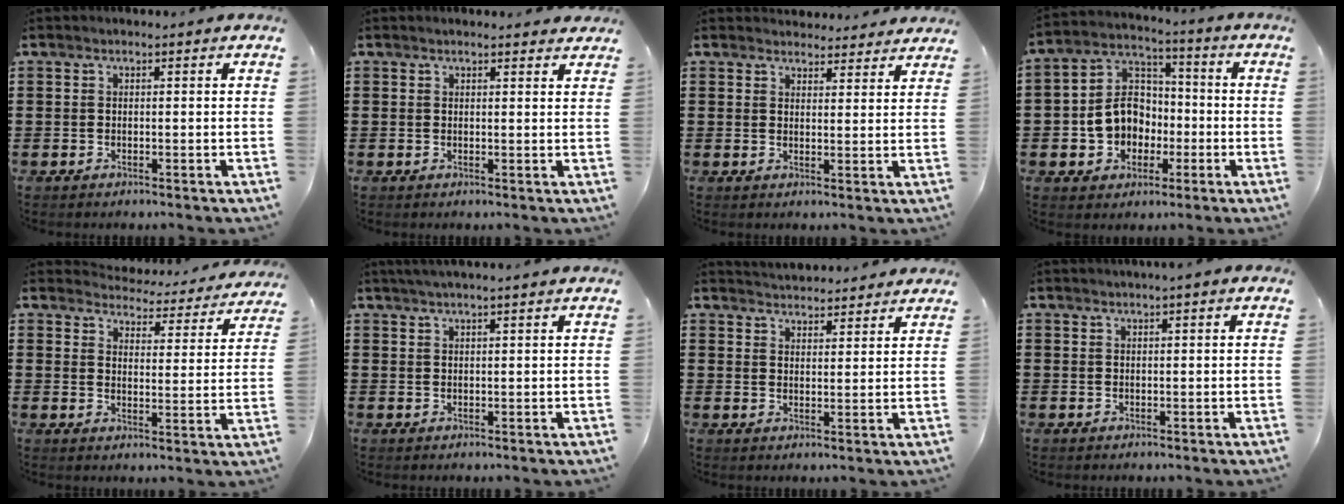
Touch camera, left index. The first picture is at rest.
{"total": 1.1, "force": [1.0, 0.3, 0.2], "torque": [-0.006, 0.003, 0.019]}
{"total": 3.2, "force": [3.2, 0.7, 0.0], "torque": [-0.002, -0.015, 0.059]}
{"total": 8.6, "force": [-2.0, 7.6, 3.6], "torque": [-0.103, 0.019, -0.038]}
{"total": 4.3, "force": [4.3, 0.3, 0.0], "torque": [-0.019, -0.038, 0.070]}
{"total": 1.4, "force": [1.1, -0.2, 0.9], "torque": [-0.017, 0.000, 0.020]}
{"total": 3.5, "force": [3.5, 0.1, 0.0], "torque": [-0.009, -0.012, 0.064]}
{"total": 1.0, "force": [0.7, -0.1, 0.7], "torque": [-0.013, -0.001, 0.013]}